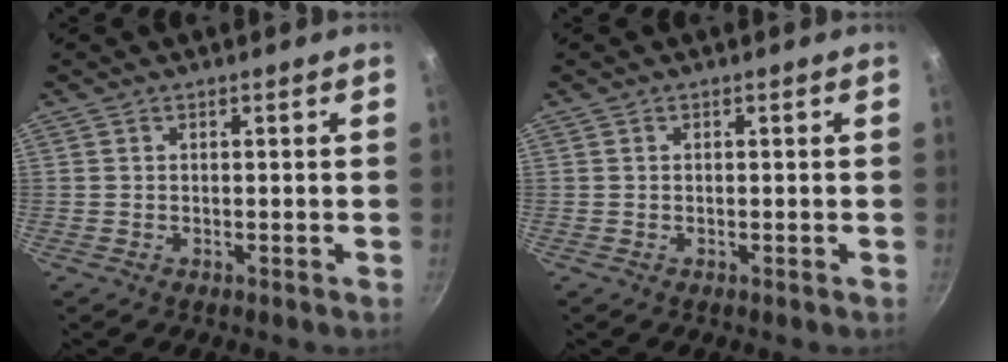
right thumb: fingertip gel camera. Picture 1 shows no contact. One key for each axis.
{"total": 0.0}